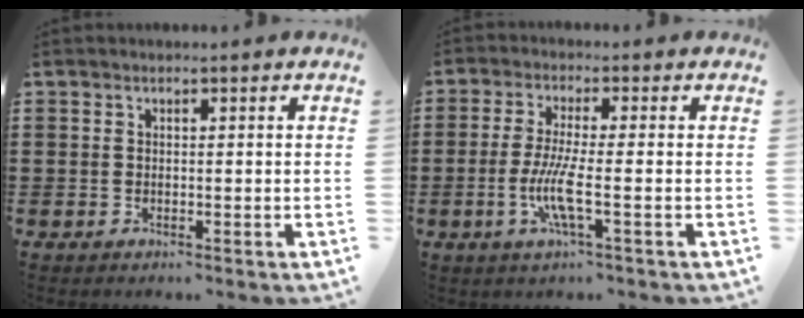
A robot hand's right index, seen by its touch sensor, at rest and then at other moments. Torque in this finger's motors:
{"motor_torque": [2.15, -0.01, 0.61, 0.20]}